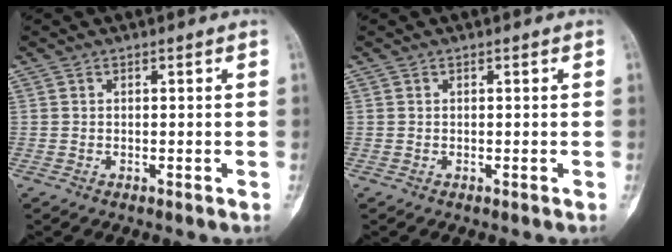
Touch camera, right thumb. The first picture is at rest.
{"total": 0.0}